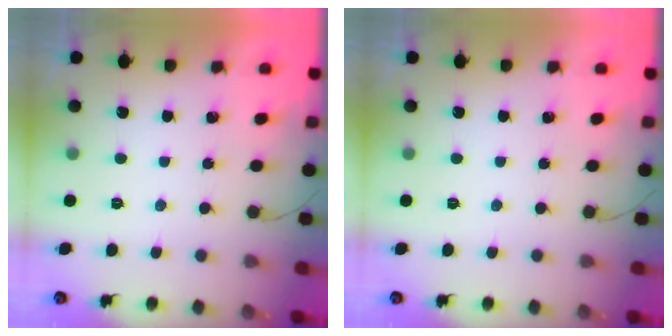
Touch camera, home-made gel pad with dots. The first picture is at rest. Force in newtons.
{"total": 0.0}